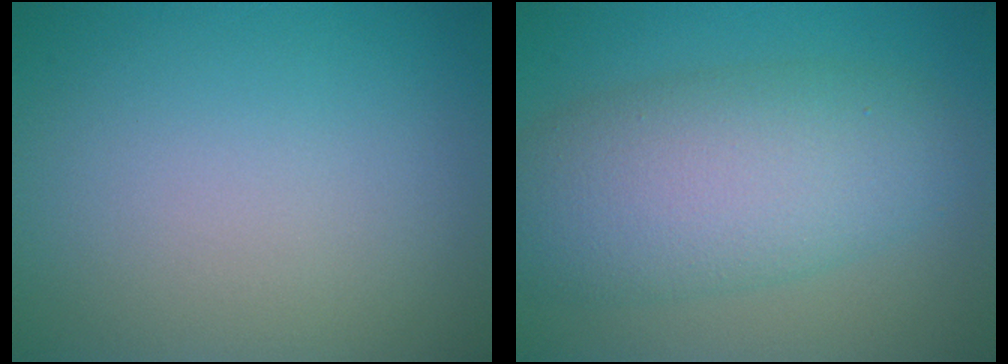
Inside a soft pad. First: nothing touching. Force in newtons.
{"total": 8.1, "press": 8.1, "slide": 0.2}